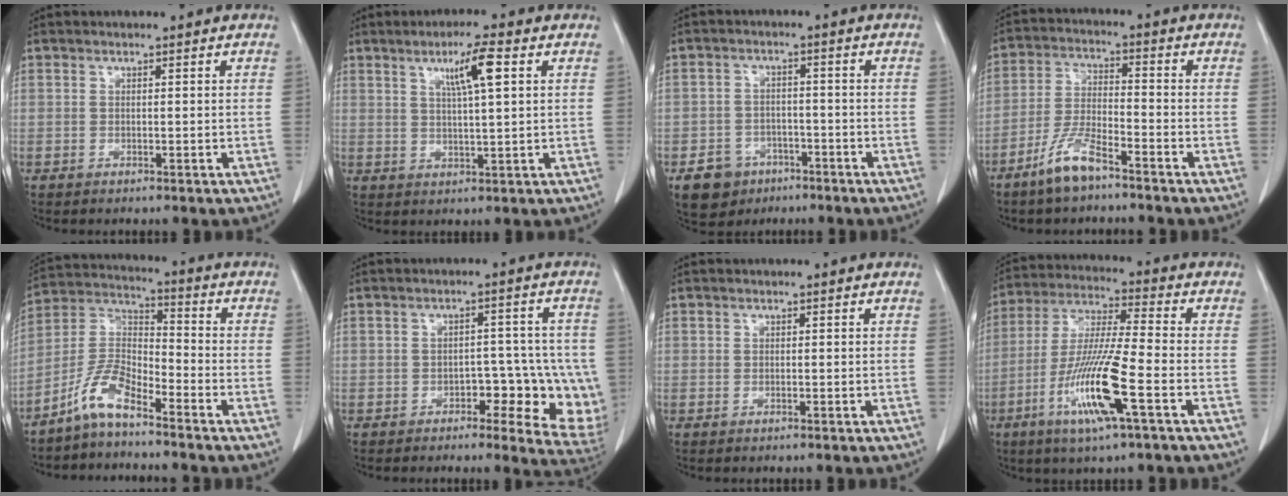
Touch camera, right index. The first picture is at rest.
{"total": 6.2, "force": [2.5, 0.0, 5.7], "torque": [-0.098, 0.002, 0.044]}
{"total": 6.0, "force": [-3.4, 4.8, 1.3], "torque": [-0.028, 0.007, -0.047]}
{"total": 7.4, "force": [-5.3, 1.5, 4.9], "torque": [-0.112, -0.010, -0.106]}
{"total": 7.8, "force": [-5.9, 1.8, 4.9], "torque": [-0.115, 0.008, -0.124]}
{"total": 9.2, "force": [-2.7, 4.3, 7.6], "torque": [-0.074, 0.012, -0.030]}
{"total": 0.0}
{"total": 13.9, "force": [-5.5, 0.2, 12.8], "torque": [-0.261, -0.018, -0.106]}